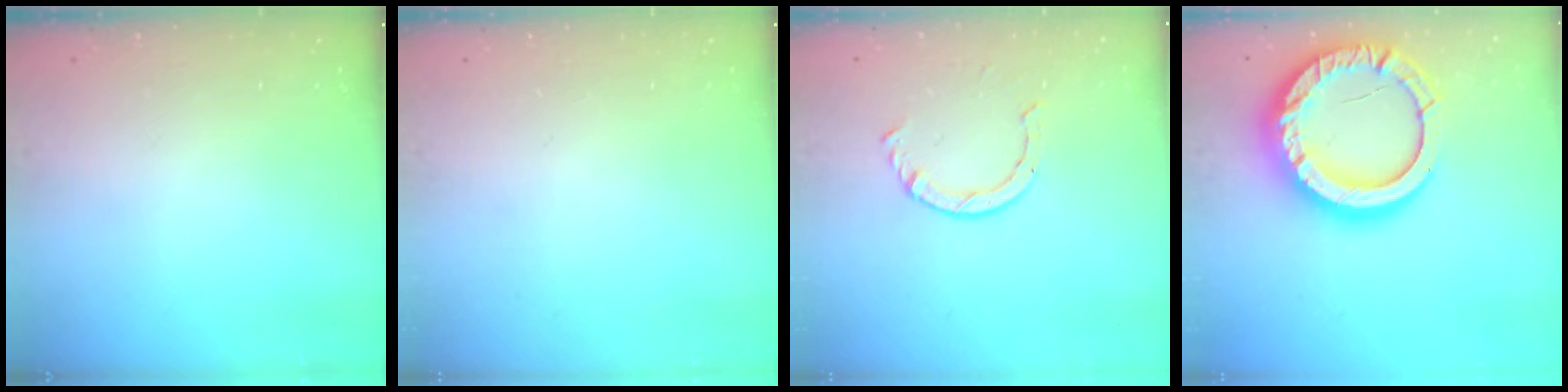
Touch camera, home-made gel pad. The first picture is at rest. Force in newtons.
{"total": 0.0}
{"total": 2.3, "press": 2.3, "slide": 0.2}
{"total": 24.5, "press": 24.4, "slide": 2.2}